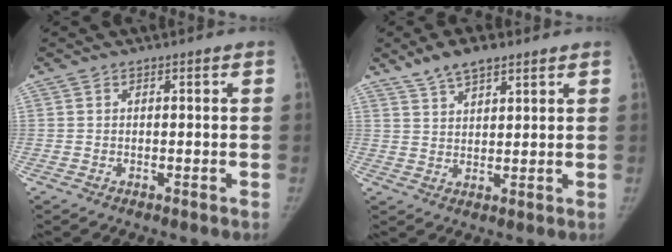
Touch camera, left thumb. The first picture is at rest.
{"total": 6.8, "force": [4.9, 2.8, 3.9], "torque": [-0.054, -0.015, 0.089]}